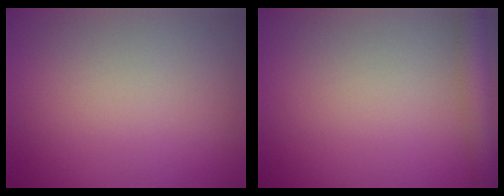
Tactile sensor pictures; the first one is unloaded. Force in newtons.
{"total": 3.3, "press": 3.3, "slide": 0.2}